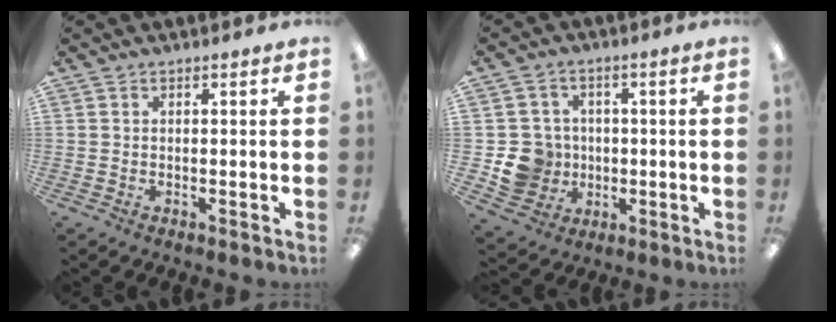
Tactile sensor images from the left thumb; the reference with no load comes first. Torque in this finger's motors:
{"motor_torque": [-0.06, 0.09, 0.21, -0.22, 0.02]}